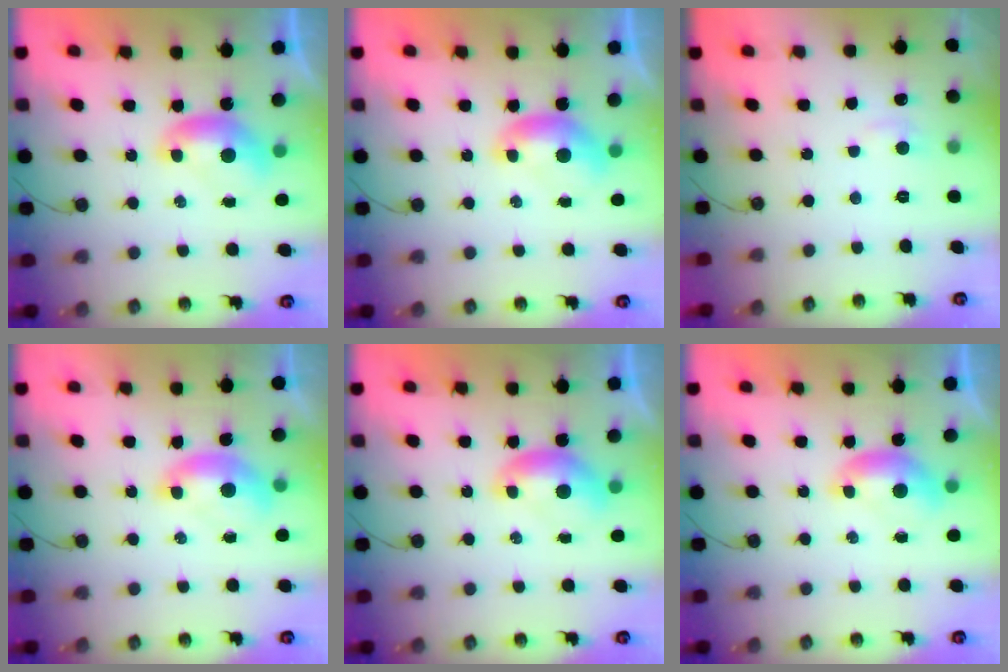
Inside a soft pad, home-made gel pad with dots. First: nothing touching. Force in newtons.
{"total": 0.0}
{"total": 1.8, "press": 1.6, "slide": 0.6}
{"total": 1.8, "press": 1.7, "slide": 0.7}
{"total": 0.0}
{"total": 0.7, "press": 0.6, "slide": 0.3}